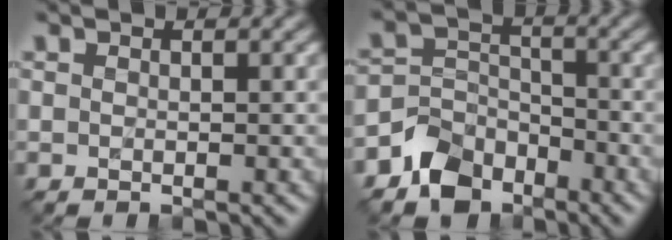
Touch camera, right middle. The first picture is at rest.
{"total": 4.9, "force": [-3.5, 3.2, 1.2], "torque": [-0.020, 0.000, -0.074]}